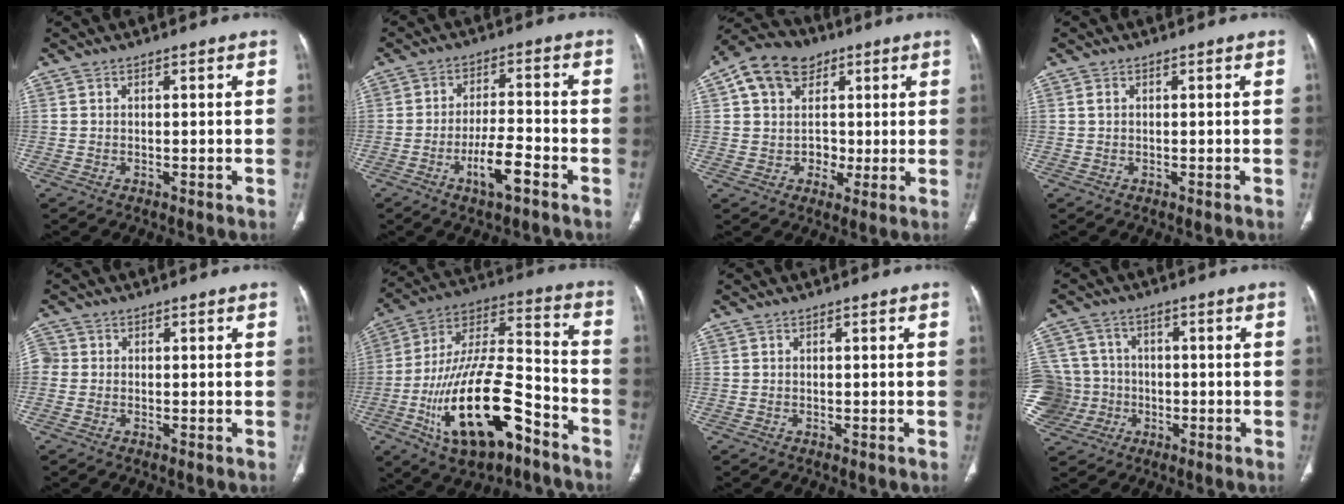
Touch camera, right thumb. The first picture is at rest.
{"total": 7.7, "force": [-4.0, 2.2, 6.2], "torque": [-0.113, 0.024, -0.068]}
{"total": 13.0, "force": [4.3, 10.8, 5.7], "torque": [-0.075, 0.008, 0.070]}
{"total": 0.7, "force": [0.2, 0.5, 0.5], "torque": [-0.010, 0.005, 0.004]}
{"total": 2.6, "force": [0.0, 2.3, 1.1], "torque": [-0.024, 0.006, -0.006]}
{"total": 23.9, "force": [-10.9, 10.0, 18.8], "torque": [-0.354, 0.065, -0.180]}
{"total": 0.0}
{"total": 14.3, "force": [-2.7, 13.4, 4.1], "torque": [-0.096, 0.037, -0.037]}